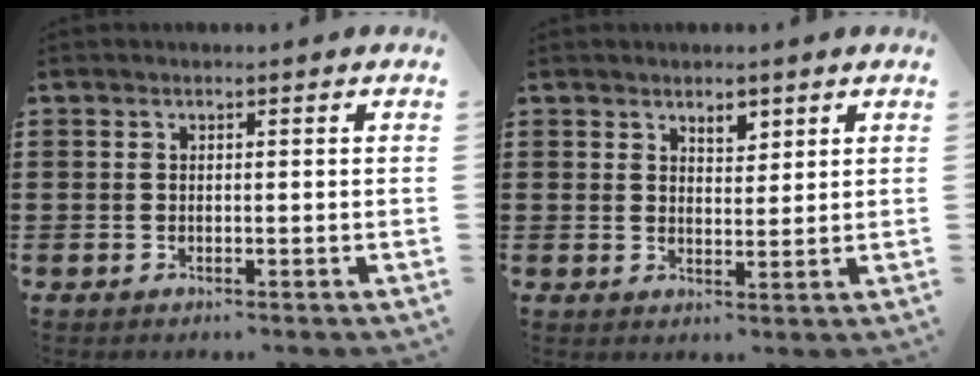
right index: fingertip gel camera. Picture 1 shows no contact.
{"total": 2.8, "force": [2.2, 1.4, 1.1], "torque": [-0.017, 0.002, 0.039]}